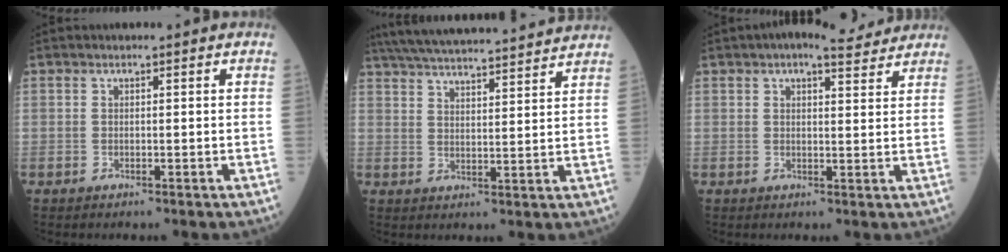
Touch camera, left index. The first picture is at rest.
{"total": 21.4, "force": [19.8, 1.3, 8.2], "torque": [-0.144, 0.025, 0.283]}
{"total": 6.5, "force": [5.4, 2.0, 3.2], "torque": [-0.050, 0.024, 0.068]}